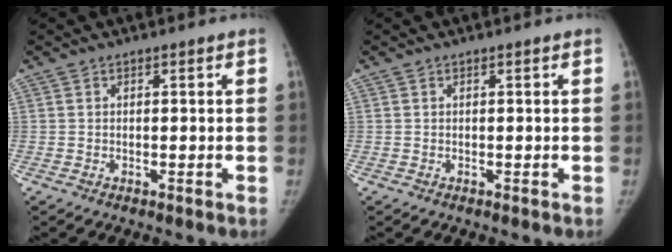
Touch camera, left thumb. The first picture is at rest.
{"total": 0.0}